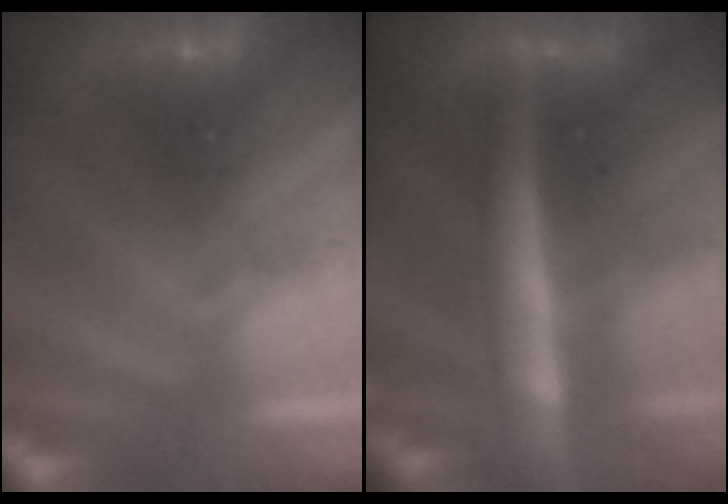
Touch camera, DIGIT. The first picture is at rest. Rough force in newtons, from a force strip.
{"total": 7.0}